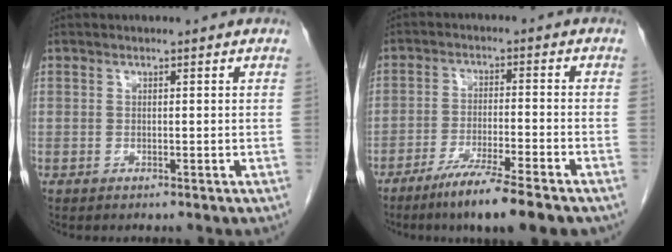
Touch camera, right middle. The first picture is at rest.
{"total": 9.7, "force": [-7.1, 0.0, 6.6], "torque": [-0.110, -0.026, -0.116]}